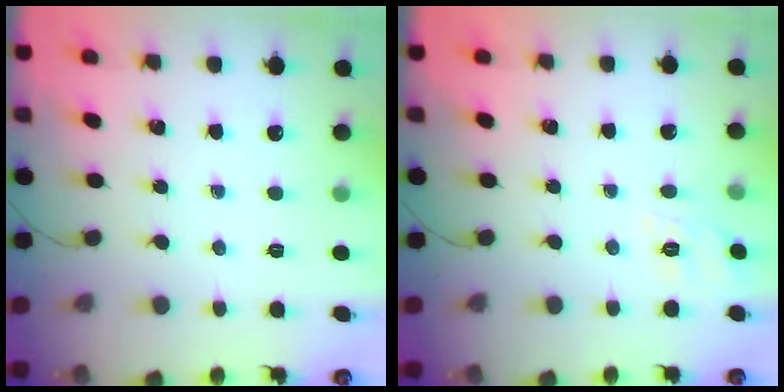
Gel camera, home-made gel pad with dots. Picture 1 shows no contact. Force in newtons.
{"total": 7.9, "press": 7.6, "slide": 2.0}